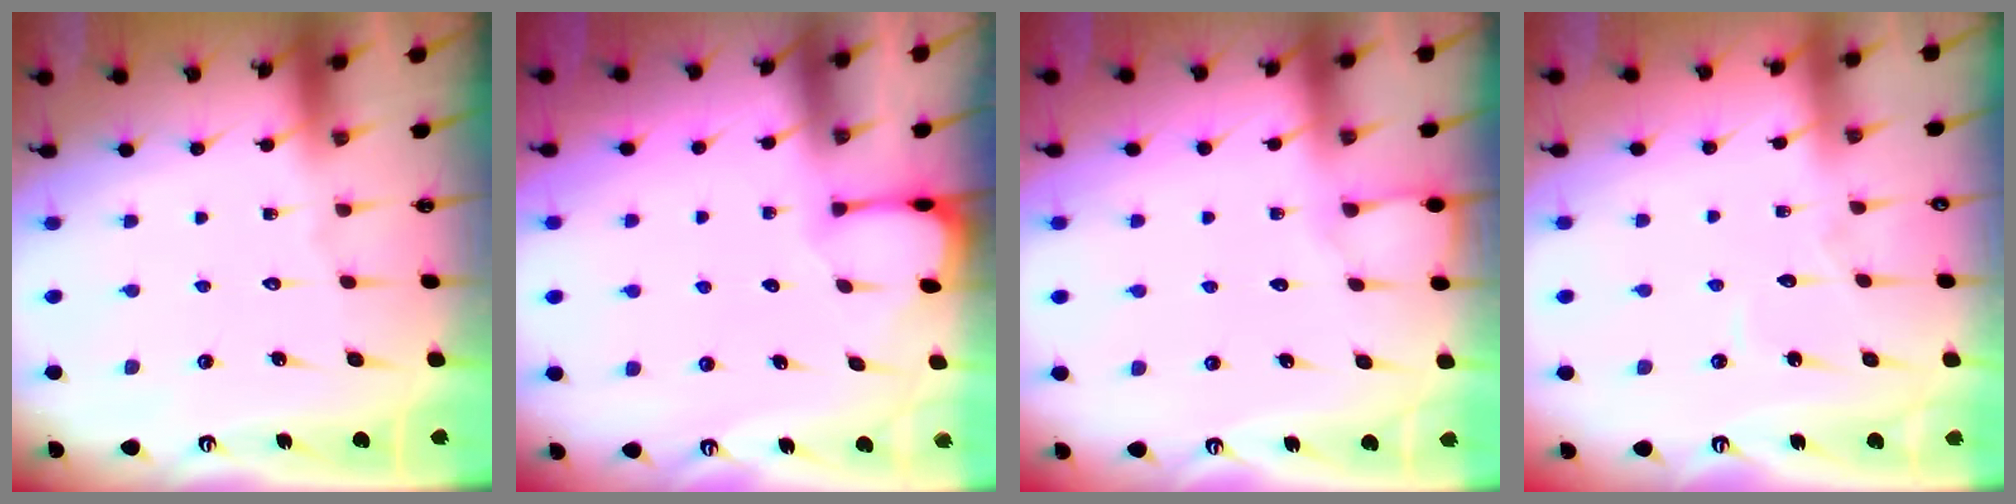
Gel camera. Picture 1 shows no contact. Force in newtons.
{"total": 1.3, "press": 1.2, "slide": 0.2}
{"total": 3.1, "press": 3.1, "slide": 0.5}
{"total": 2.9, "press": 2.9, "slide": 0.3}